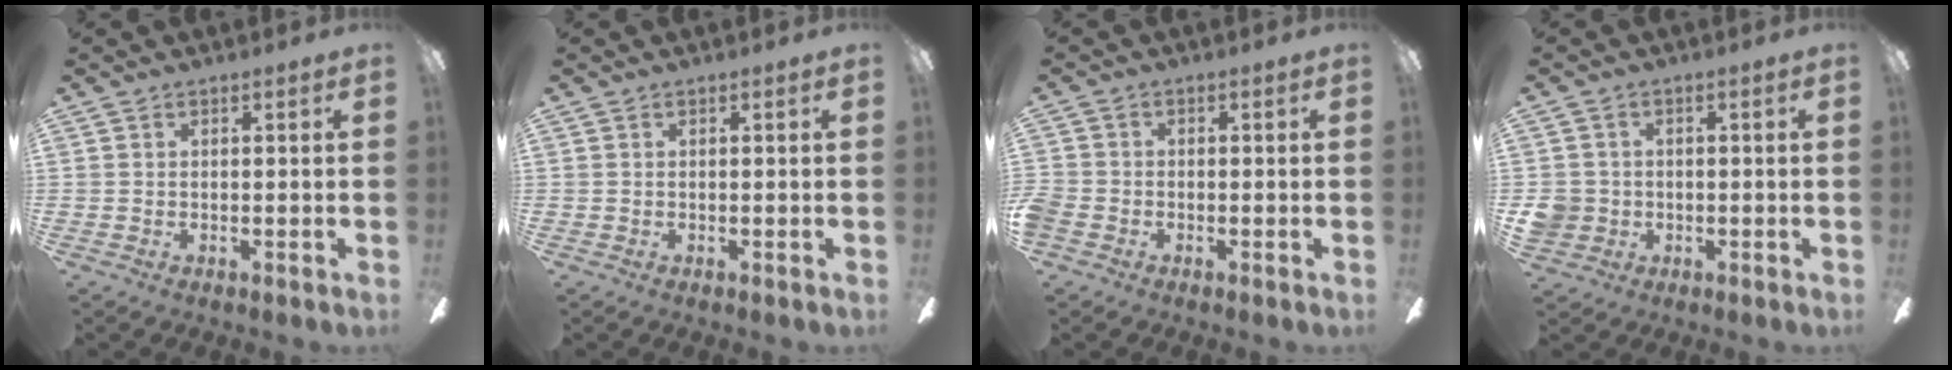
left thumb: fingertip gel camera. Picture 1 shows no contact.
{"total": 0.0}
{"total": 2.6, "force": [-1.5, 1.8, 1.0], "torque": [-0.014, 0.011, -0.028]}
{"total": 4.8, "force": [-0.8, 4.6, 1.1], "torque": [-0.032, 0.009, -0.016]}